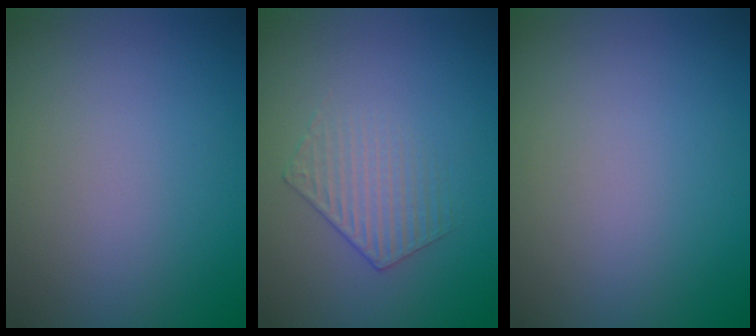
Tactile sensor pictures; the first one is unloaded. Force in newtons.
{"total": 1.7, "press": 1.2, "slide": 1.3}
{"total": 0.0}